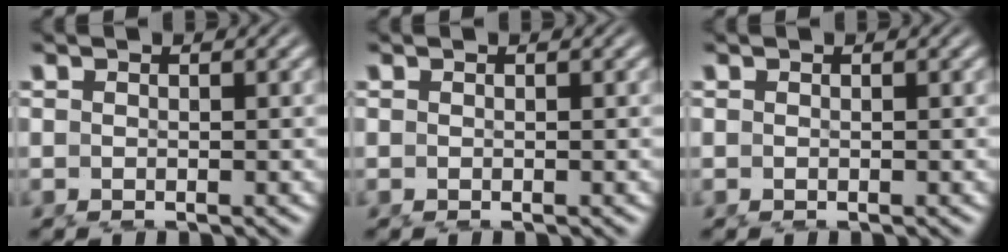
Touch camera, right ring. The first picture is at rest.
{"total": 0.0}
{"total": 0.0}